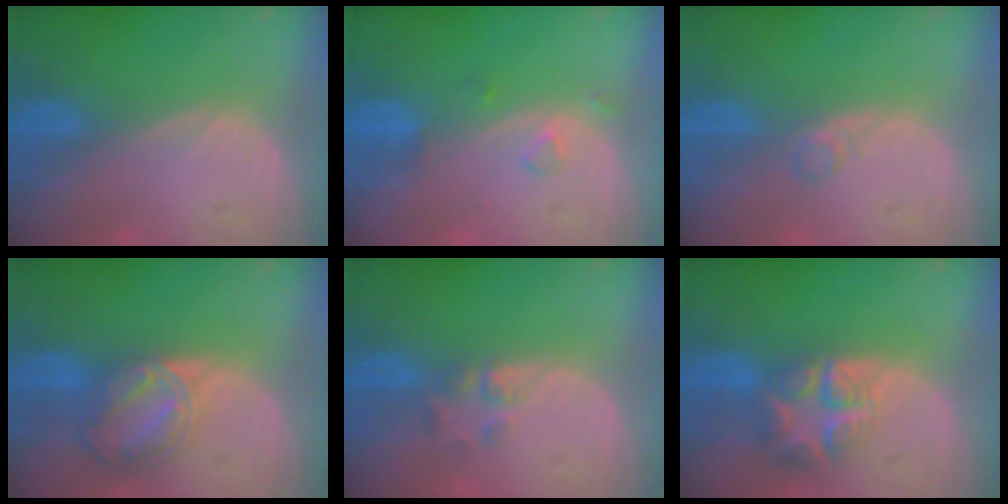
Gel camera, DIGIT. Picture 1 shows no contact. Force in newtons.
{"total": 1.8, "press": 1.8, "slide": 0.1}
{"total": 1.4, "press": 1.4, "slide": 0.1}
{"total": 8.7, "press": 7.4, "slide": 4.6}
{"total": 2.6, "press": 2.4, "slide": 0.9}
{"total": 8.2, "press": 7.2, "slide": 3.9}